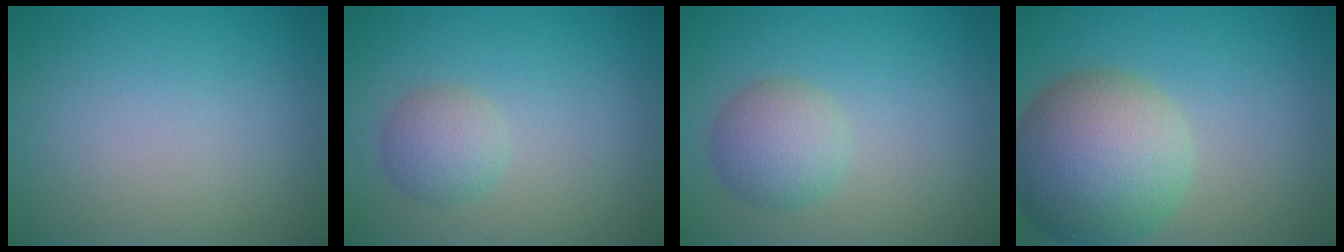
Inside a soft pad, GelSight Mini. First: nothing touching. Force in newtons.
{"total": 2.4, "press": 2.4, "slide": 0.0}
{"total": 3.4, "press": 3.4, "slide": 0.0}
{"total": 9.8, "press": 9.8, "slide": 0.6}